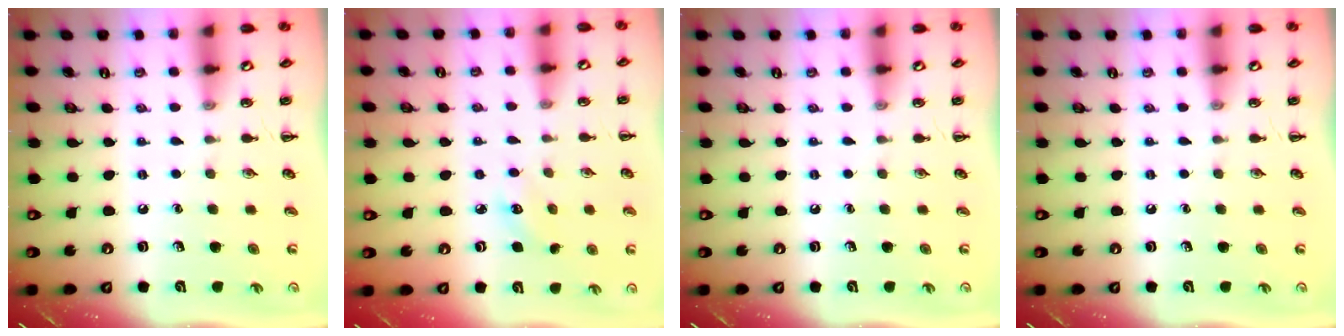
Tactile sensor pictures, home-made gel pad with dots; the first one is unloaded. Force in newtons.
{"total": 3.2, "press": 3.1, "slide": 0.7}
{"total": 0.0}
{"total": 0.0}